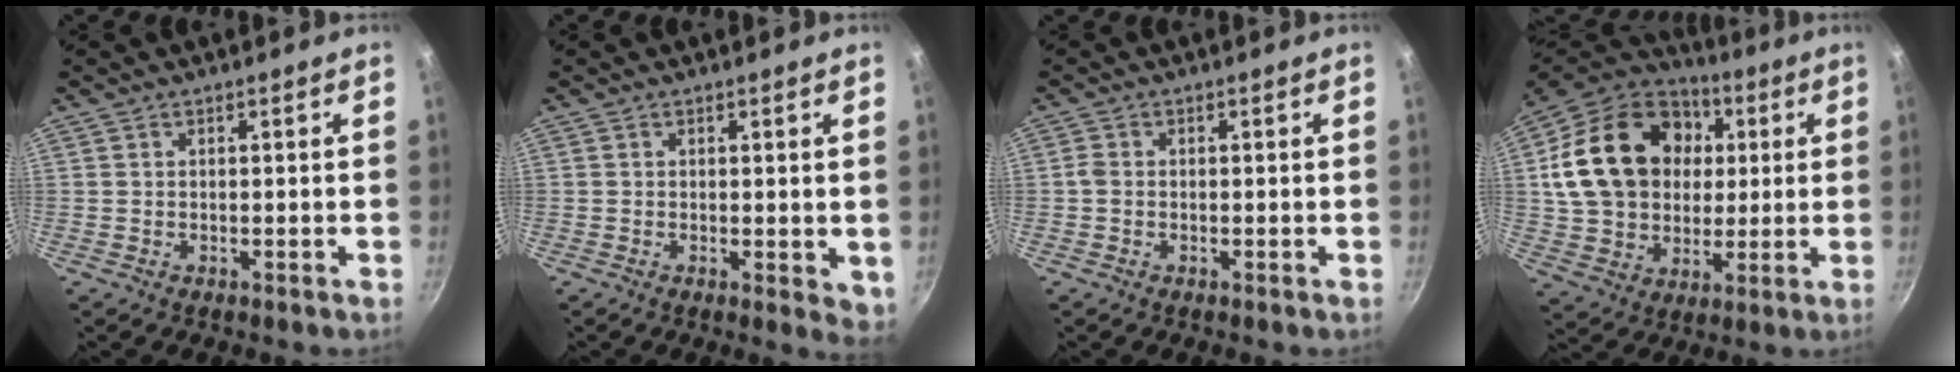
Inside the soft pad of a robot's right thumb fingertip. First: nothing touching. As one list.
[{"total": 3.6, "force": [0.1, 1.7, 3.2], "torque": [-0.037, -0.009, 0.003]}, {"total": 1.4, "force": [-0.3, 1.1, 0.8], "torque": [-0.019, 0.004, -0.008]}, {"total": 24.6, "force": [4.6, 18.8, 15.1], "torque": [-0.246, 0.019, 0.085]}]